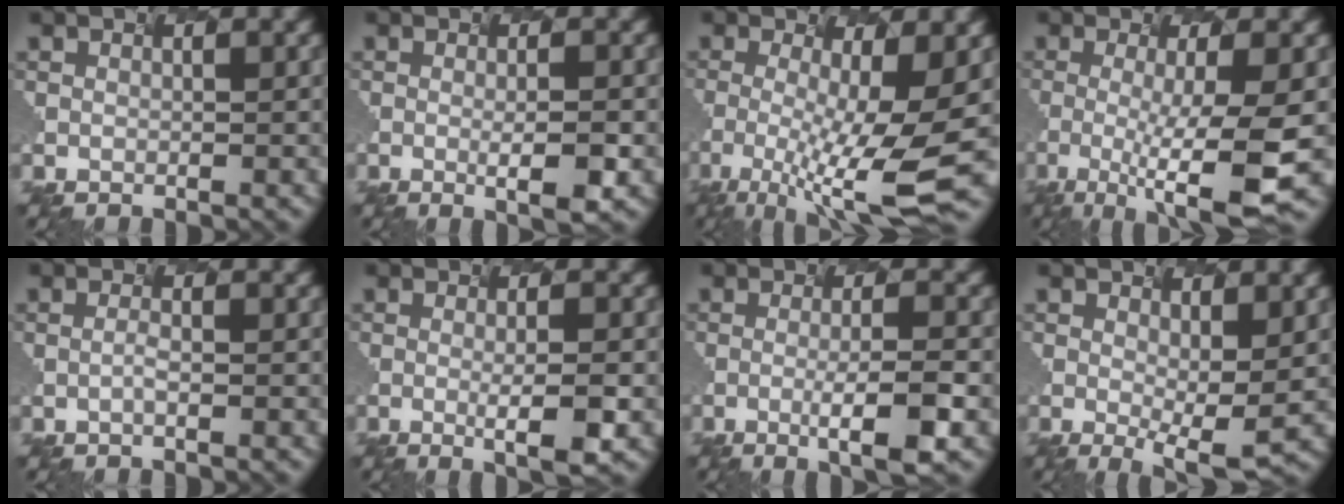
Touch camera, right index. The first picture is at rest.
{"total": 2.7, "force": [-1.3, -0.1, 2.4], "torque": [-0.053, -0.006, 0.009]}
{"total": 7.5, "force": [-2.9, 0.6, 6.9], "torque": [-0.131, -0.021, -0.021]}
{"total": 7.1, "force": [-2.7, 0.5, 6.5], "torque": [-0.118, -0.015, -0.018]}
{"total": 1.3, "force": [-0.9, -0.8, -0.4], "torque": [-0.018, -0.007, 0.007]}
{"total": 3.2, "force": [-1.4, 0.0, 2.9], "torque": [-0.061, -0.007, 0.006]}
{"total": 4.1, "force": [-1.8, 0.1, 3.7], "torque": [-0.074, -0.009, -0.003]}
{"total": 2.6, "force": [-0.5, -0.2, 2.5], "torque": [-0.053, -0.019, 0.022]}